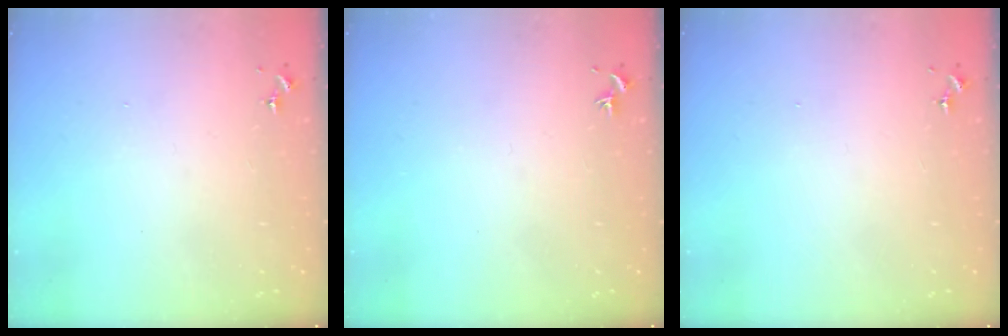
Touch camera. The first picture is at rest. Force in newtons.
{"total": 0.0}
{"total": 0.0}